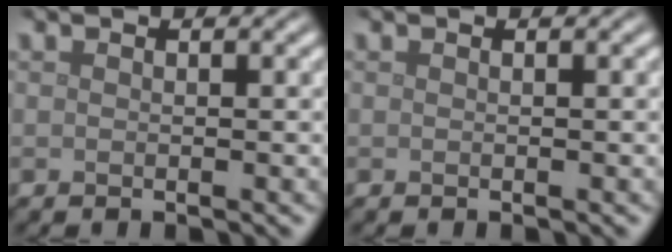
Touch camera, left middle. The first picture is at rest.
{"total": 0.0}